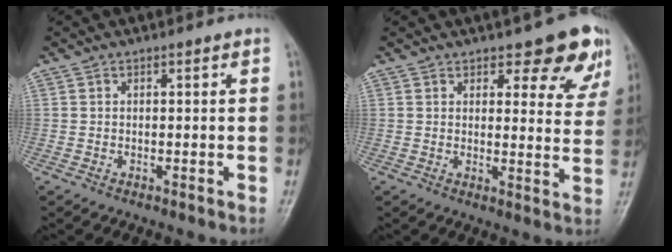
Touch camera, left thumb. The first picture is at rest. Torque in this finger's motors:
{"motor_torque": [0.04, 0.42, 0.00, -0.32, 0.09]}